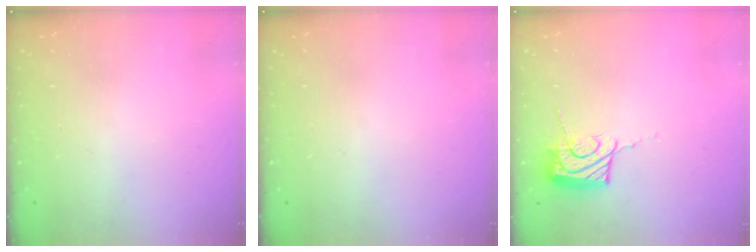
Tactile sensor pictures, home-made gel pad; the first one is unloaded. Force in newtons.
{"total": 0.0}
{"total": 12.2, "press": 12.0, "slide": 1.8}